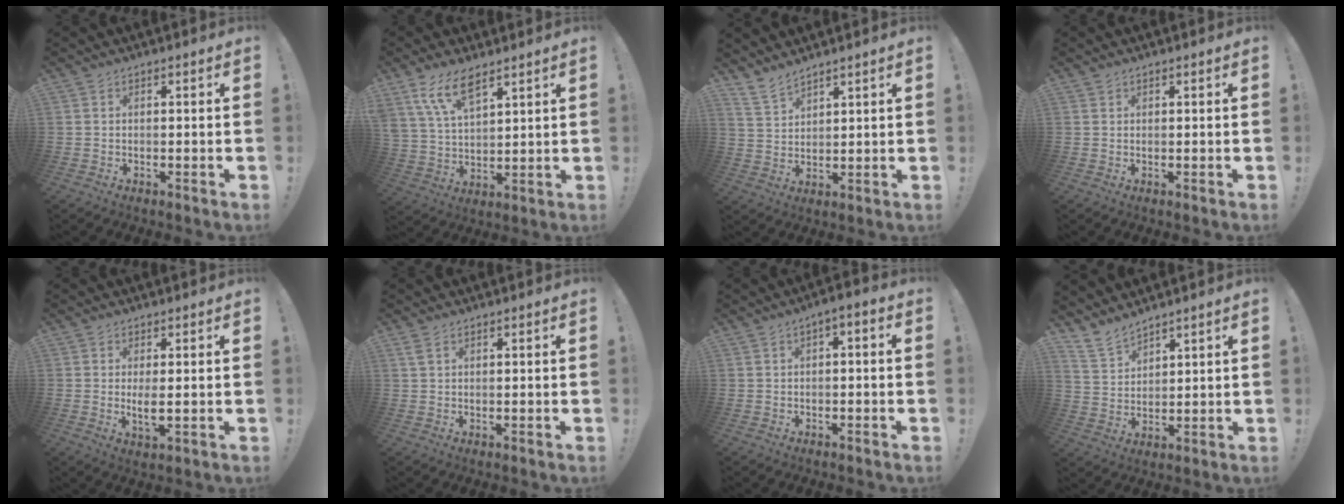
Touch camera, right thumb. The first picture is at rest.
{"total": 11.1, "force": [7.7, 4.6, 6.6], "torque": [-0.133, -0.029, 0.148]}
{"total": 6.2, "force": [5.5, 2.2, 1.9], "torque": [-0.046, -0.032, 0.109]}
{"total": 0.5, "force": [0.4, 0.3, 0.0], "torque": [0.002, 0.000, 0.009]}
{"total": 4.0, "force": [0.5, 1.0, 3.8], "torque": [-0.057, -0.015, 0.005]}
{"total": 2.1, "force": [1.2, 0.8, 1.5], "torque": [-0.028, 0.000, 0.021]}
{"total": 3.0, "force": [-1.5, 1.0, 2.4], "torque": [-0.041, 0.013, -0.026]}
{"total": 7.8, "force": [6.9, 3.0, 1.8], "torque": [-0.044, -0.047, 0.137]}